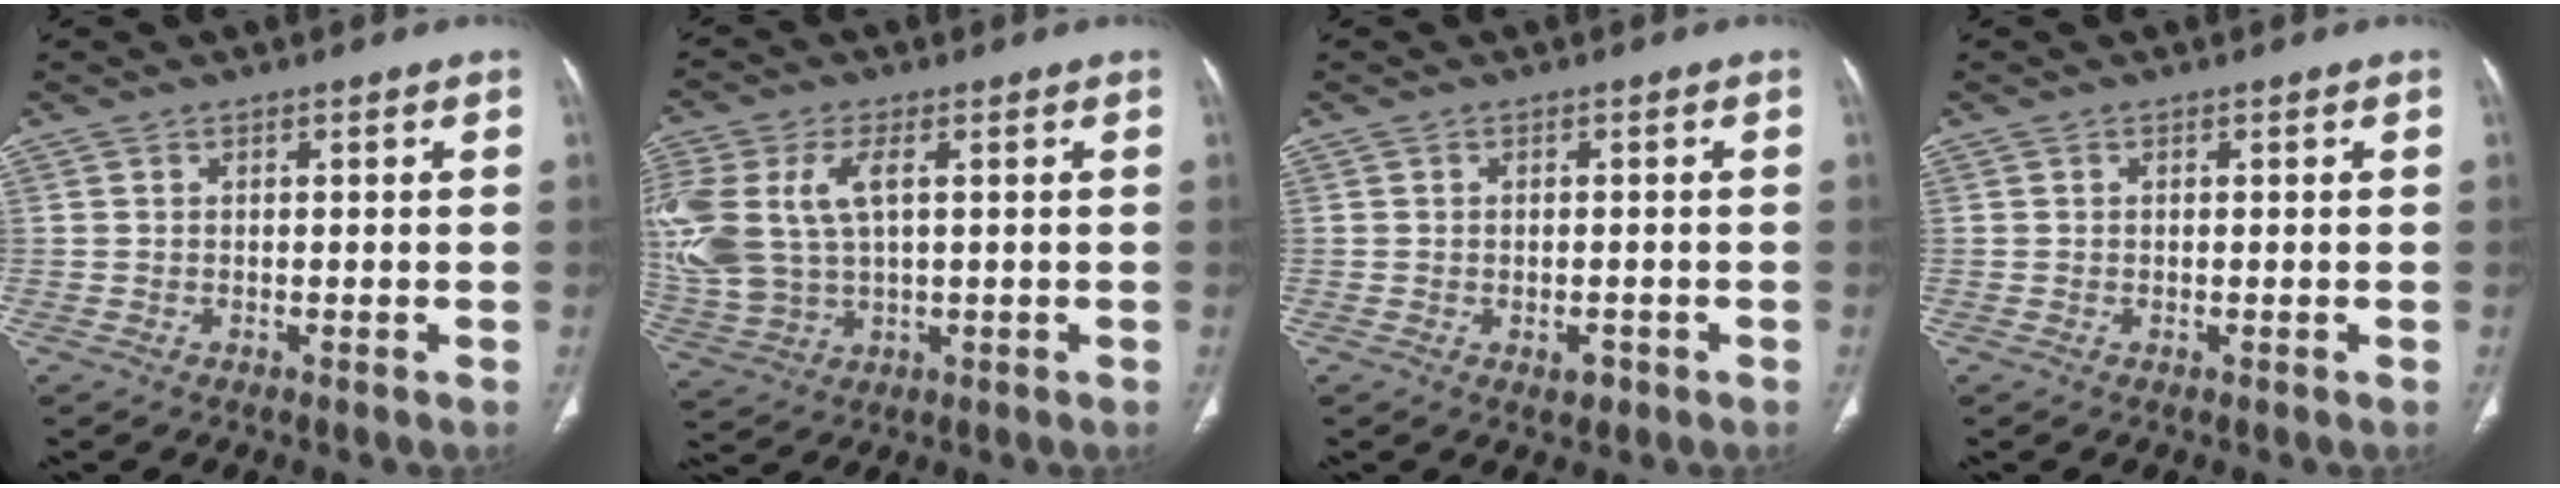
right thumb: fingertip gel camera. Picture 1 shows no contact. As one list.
[{"total": 16.7, "force": [3.2, 9.7, 13.3], "torque": [-0.330, 0.003, 0.070]}, {"total": 2.2, "force": [-0.9, 1.4, 1.4], "torque": [-0.014, 0.004, -0.008]}, {"total": 0.0}]